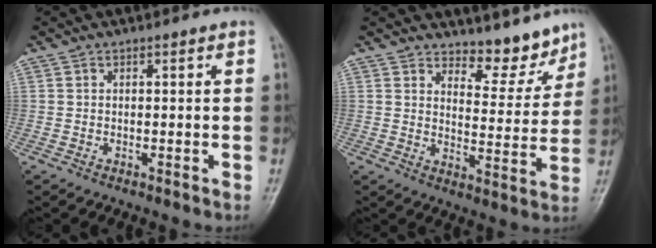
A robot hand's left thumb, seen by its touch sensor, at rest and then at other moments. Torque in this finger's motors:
{"motor_torque": [0.23, 0.02, -0.13, -0.31, 0.07]}